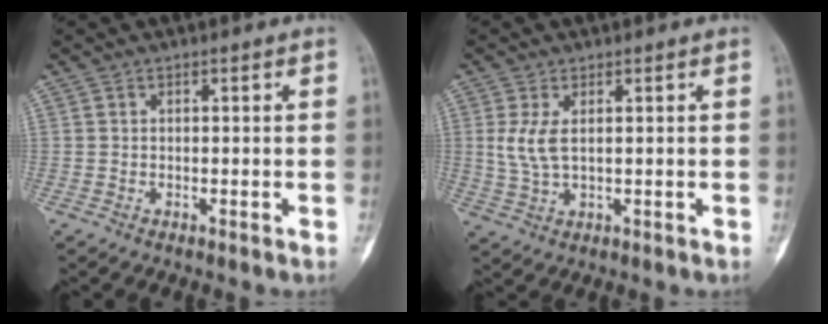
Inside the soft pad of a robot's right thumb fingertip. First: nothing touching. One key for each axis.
{"total": 4.7, "fx": 1.0, "fy": 2.1, "fz": 4.1, "tx": -0.098, "ty": -0.005, "tz": 0.028}